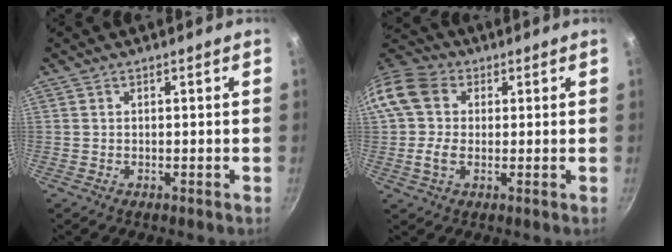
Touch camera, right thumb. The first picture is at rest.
{"total": 11.5, "force": [1.3, 8.8, 7.4], "torque": [-0.135, 0.015, 0.009]}